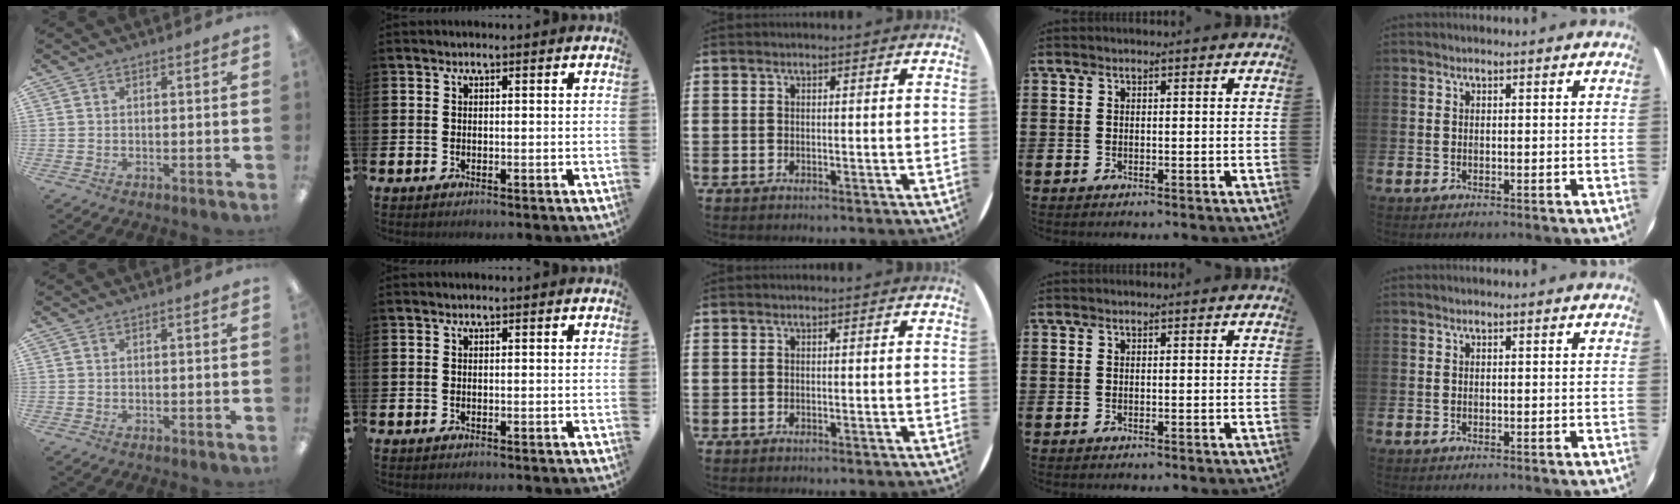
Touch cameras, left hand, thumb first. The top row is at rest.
{}